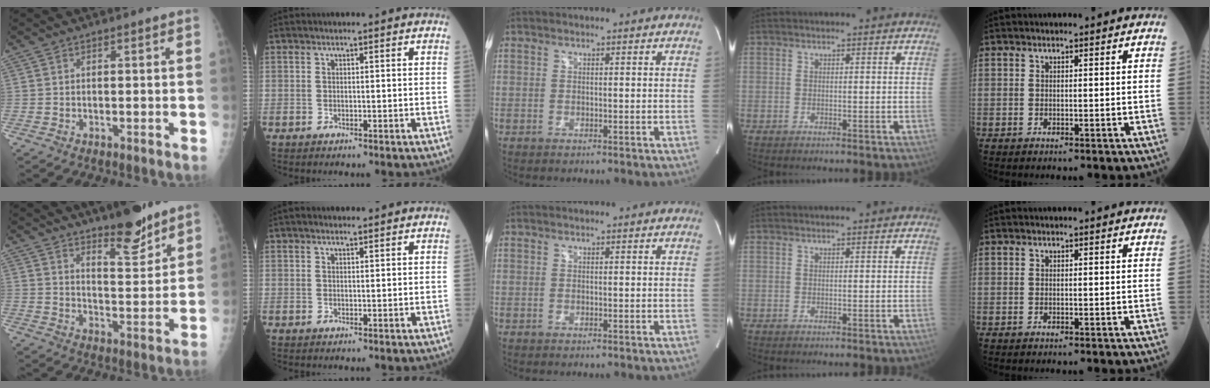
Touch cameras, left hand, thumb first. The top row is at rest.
{"thumb": {"total": 10.8, "force": [8.1, 3.1, 6.4], "torque": [-0.073, -0.063, 0.131]}, "index": {"total": 1.7, "force": [1.4, 0.3, 0.8], "torque": [-0.017, 0.012, 0.022]}}